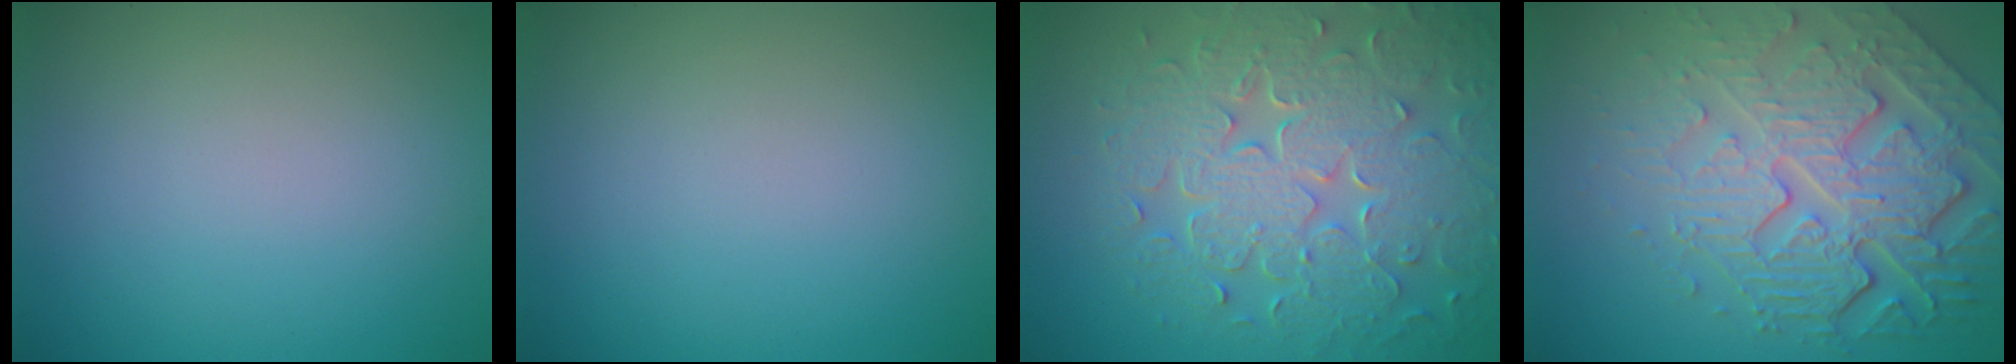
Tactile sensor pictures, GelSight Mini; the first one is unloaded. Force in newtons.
{"total": 0.0}
{"total": 8.8, "press": 6.1, "slide": 6.3}
{"total": 8.4, "press": 5.8, "slide": 6.0}